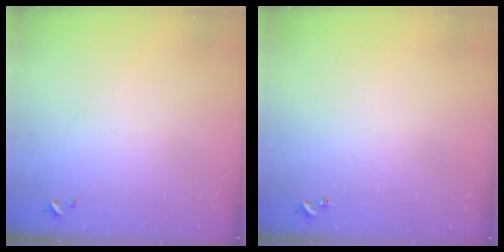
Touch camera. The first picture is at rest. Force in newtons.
{"total": 0.9, "press": 0.9, "slide": 0.2}